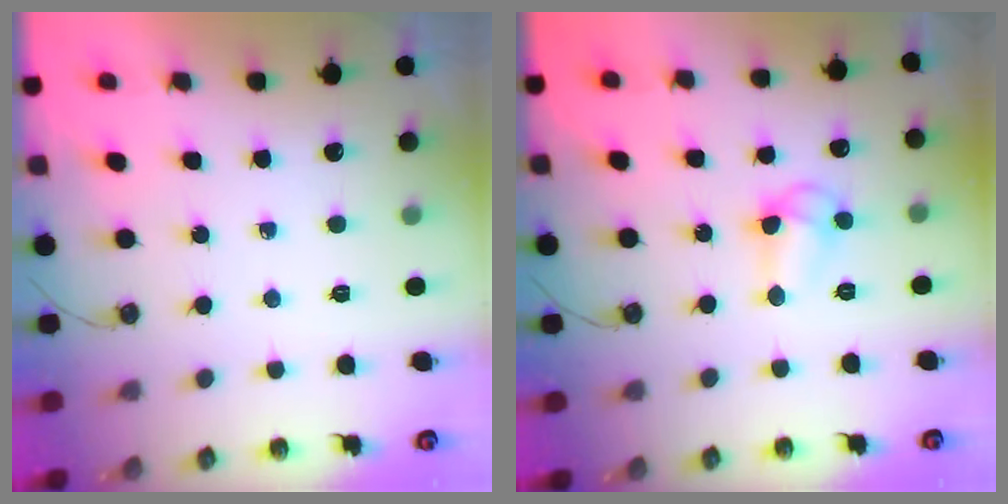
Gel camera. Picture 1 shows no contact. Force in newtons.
{"total": 8.8, "press": 8.7, "slide": 0.7}